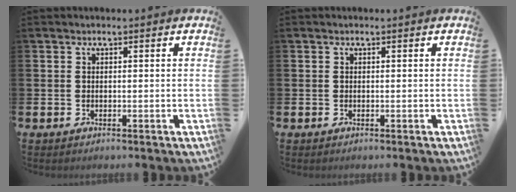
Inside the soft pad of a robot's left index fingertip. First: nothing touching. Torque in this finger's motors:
{"motor_torque": [-0.02, 0.02, 0.00, 0.01]}